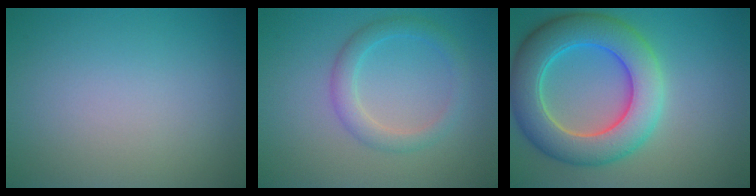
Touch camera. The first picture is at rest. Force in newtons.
{"total": 2.6, "press": 2.6, "slide": 0.1}
{"total": 9.0, "press": 9.0, "slide": 0.3}